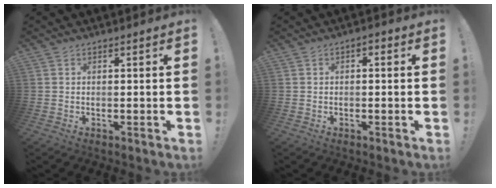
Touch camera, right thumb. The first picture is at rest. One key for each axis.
{"total": 1.5, "fx": -1.0, "fy": 0.9, "fz": 0.6, "tx": -0.013, "ty": 0.008, "tz": -0.019}